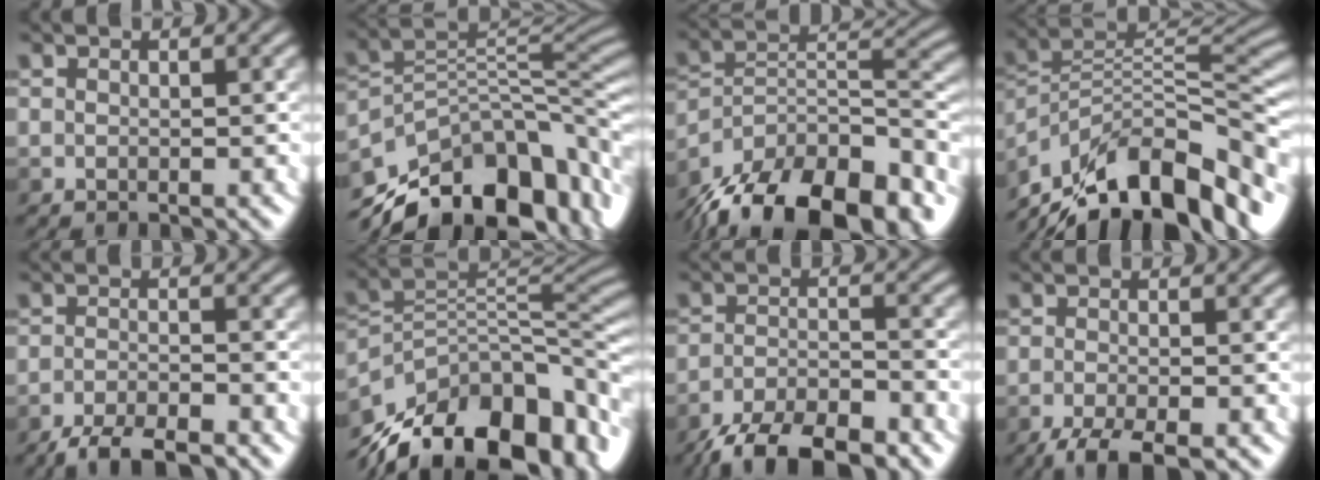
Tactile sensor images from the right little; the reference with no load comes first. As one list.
[{"total": 13.6, "force": [-10.6, 5.9, 6.1], "torque": [-0.125, 0.012, -0.179]}, {"total": 18.0, "force": [-15.2, 6.7, 7.0], "torque": [-0.151, -0.012, -0.229]}, {"total": 14.0, "force": [-11.1, 5.1, 6.8], "torque": [-0.131, 0.029, -0.192]}, {"total": 4.3, "force": [-3.9, 0.3, 1.9], "torque": [-0.042, -0.002, -0.078]}, {"total": 14.0, "force": [-10.2, 6.1, 7.4], "torque": [-0.135, 0.021, -0.182]}, {"total": 6.5, "force": [-5.9, 1.1, 2.7], "torque": [-0.052, -0.002, -0.111]}, {"total": 4.4, "force": [-3.0, 1.1, 3.0], "torque": [-0.065, -0.005, -0.058]}]